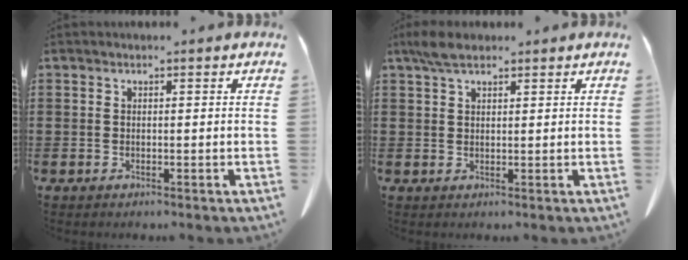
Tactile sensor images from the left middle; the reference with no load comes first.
{"total": 3.3, "force": [2.4, 1.2, 2.0], "torque": [-0.046, 0.005, 0.046]}